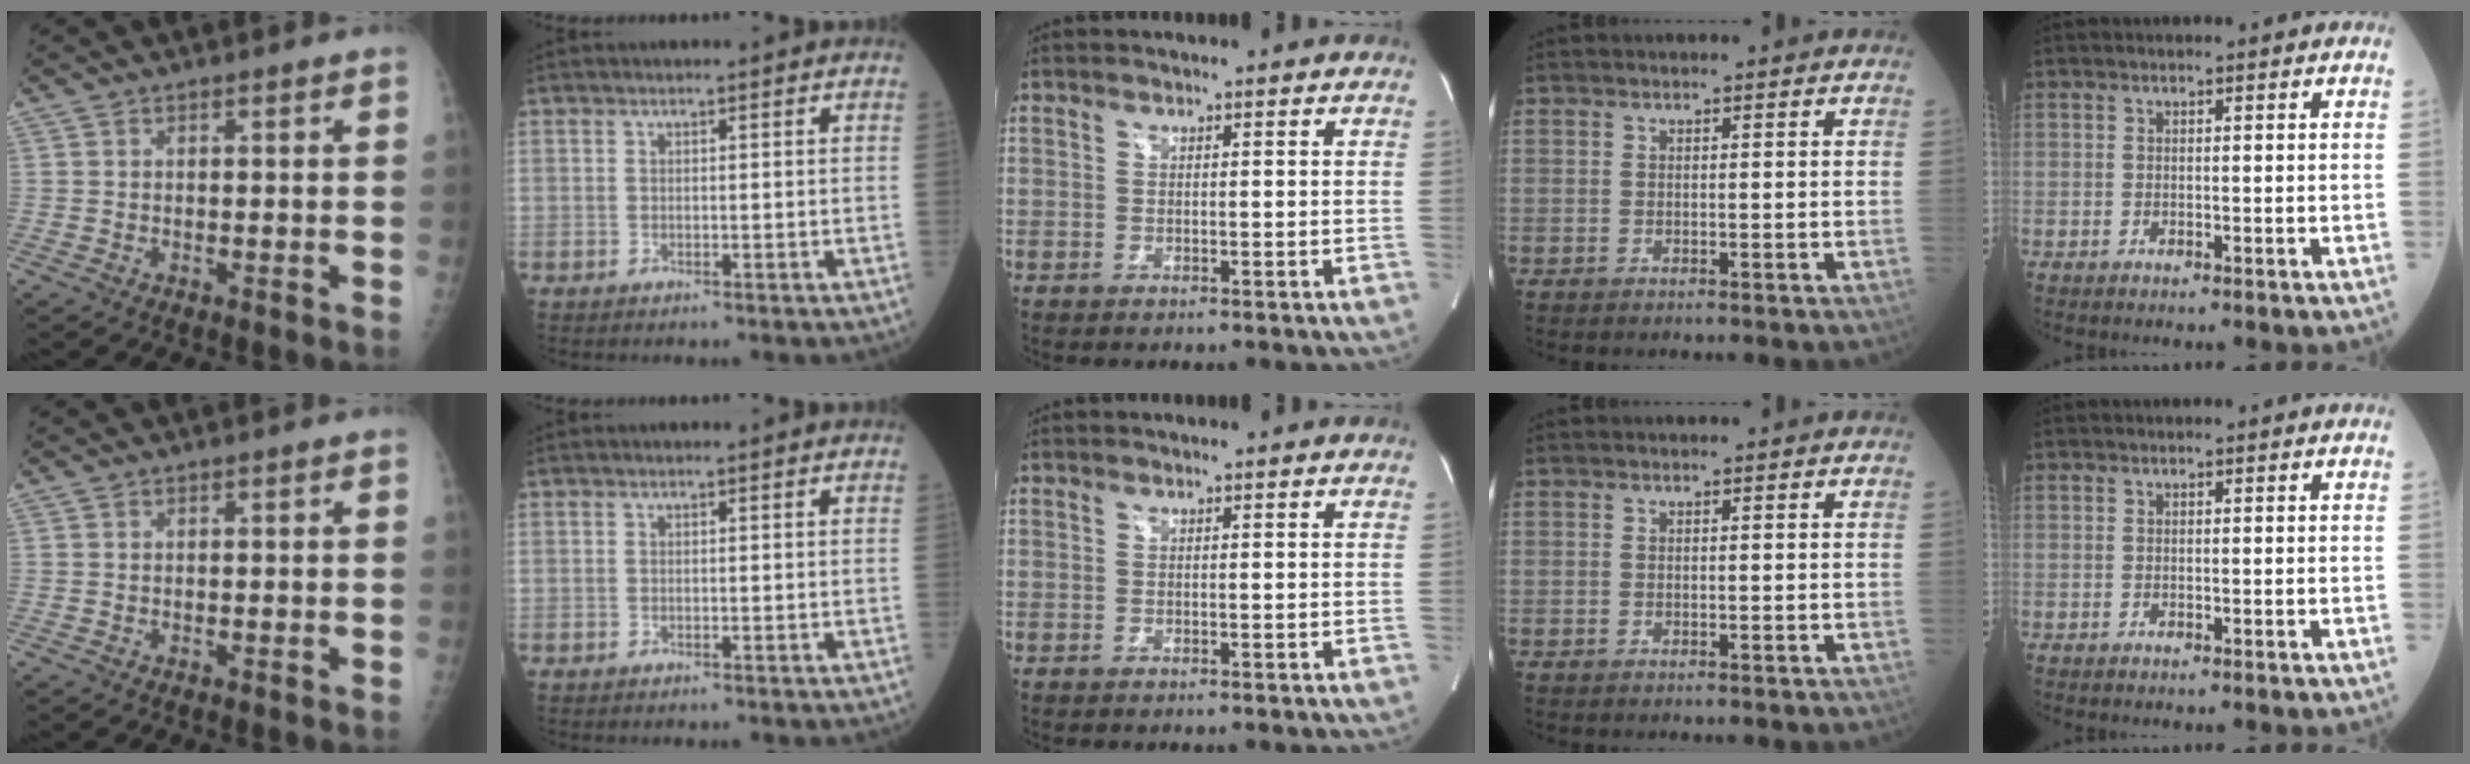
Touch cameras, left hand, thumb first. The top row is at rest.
{}